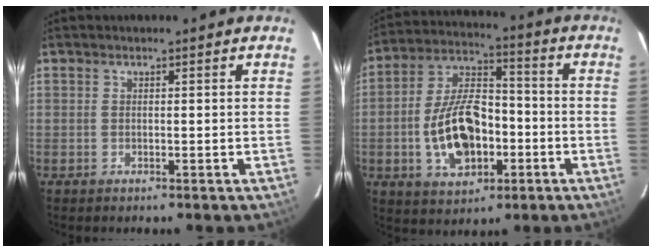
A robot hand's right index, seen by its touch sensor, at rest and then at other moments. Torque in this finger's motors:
{"motor_torque": [1.36, -0.78, 0.42, 0.14]}